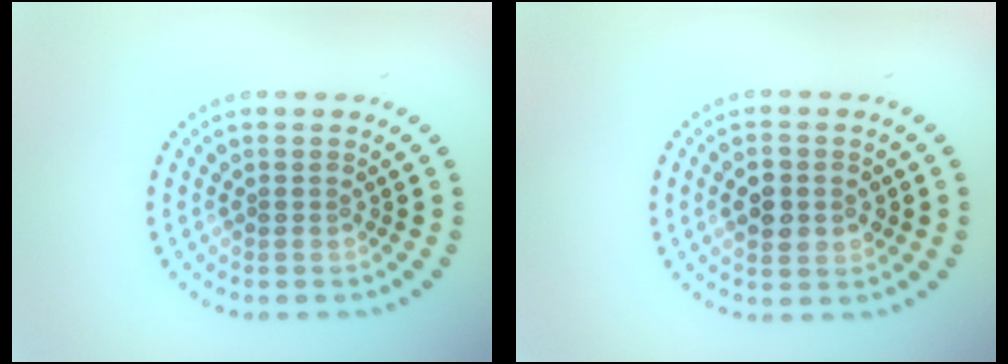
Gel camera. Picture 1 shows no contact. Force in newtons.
{"total": 3.6, "press": 3.6, "slide": 0.2}